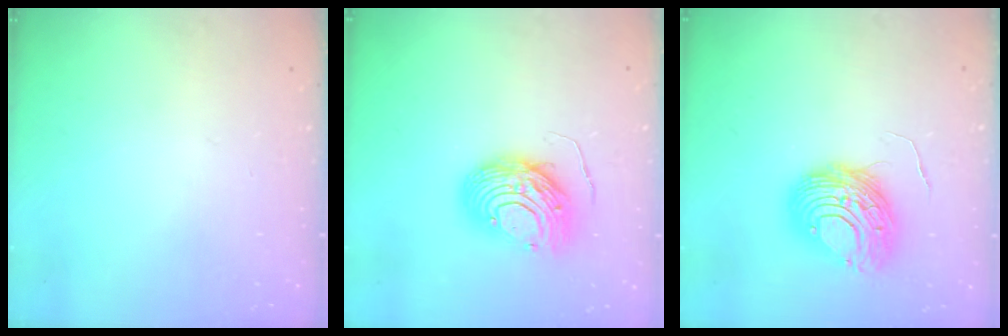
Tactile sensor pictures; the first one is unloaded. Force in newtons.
{"total": 11.5, "press": 11.5, "slide": 1.1}
{"total": 10.7, "press": 10.6, "slide": 1.2}